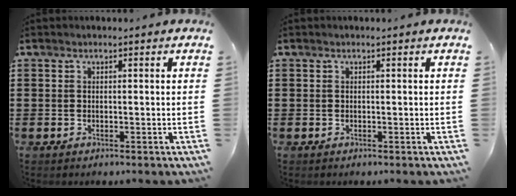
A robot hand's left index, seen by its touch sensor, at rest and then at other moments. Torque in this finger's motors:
{"motor_torque": [0.00, 0.00, 0.00, -0.01]}